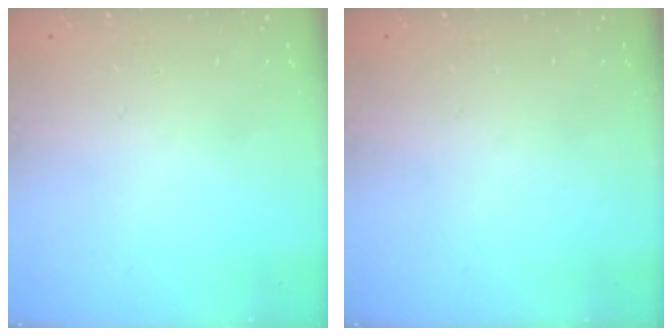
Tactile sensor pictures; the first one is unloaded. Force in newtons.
{"total": 0.0}